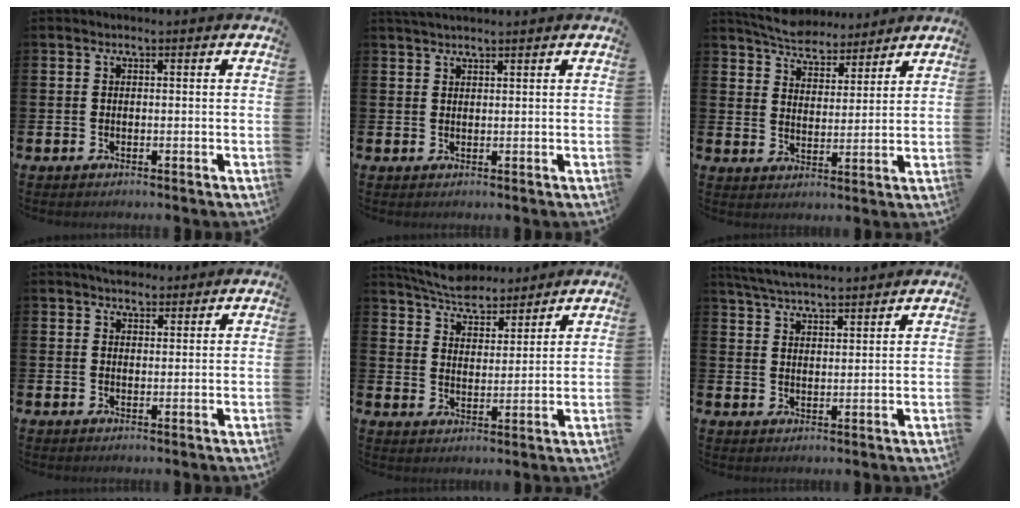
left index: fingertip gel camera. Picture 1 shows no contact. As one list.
[{"total": 1.9, "force": [1.8, 0.2, 0.5], "torque": [-0.013, 0.001, 0.034]}, {"total": 5.7, "force": [5.5, 1.4, 0.5], "torque": [-0.041, -0.030, 0.099]}, {"total": 3.7, "force": [3.3, 1.5, 0.3], "torque": [-0.007, -0.010, 0.061]}, {"total": 5.8, "force": [5.6, 1.3, 0.8], "torque": [-0.046, -0.030, 0.101]}, {"total": 5.1, "force": [5.1, 0.1, 0.7], "torque": [-0.037, -0.023, 0.092]}]